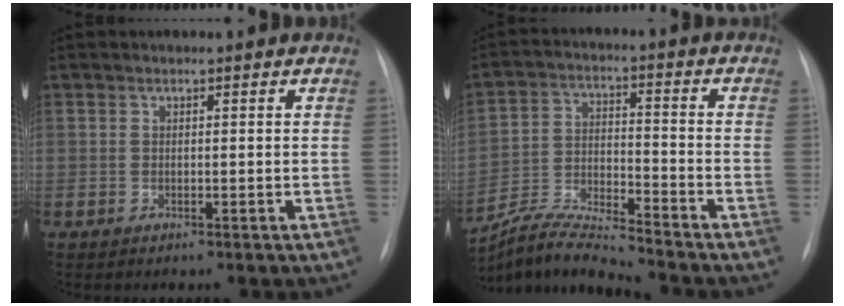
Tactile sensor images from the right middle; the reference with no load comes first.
{"total": 9.9, "force": [-9.5, -1.2, 2.6], "torque": [-0.059, -0.005, -0.179]}